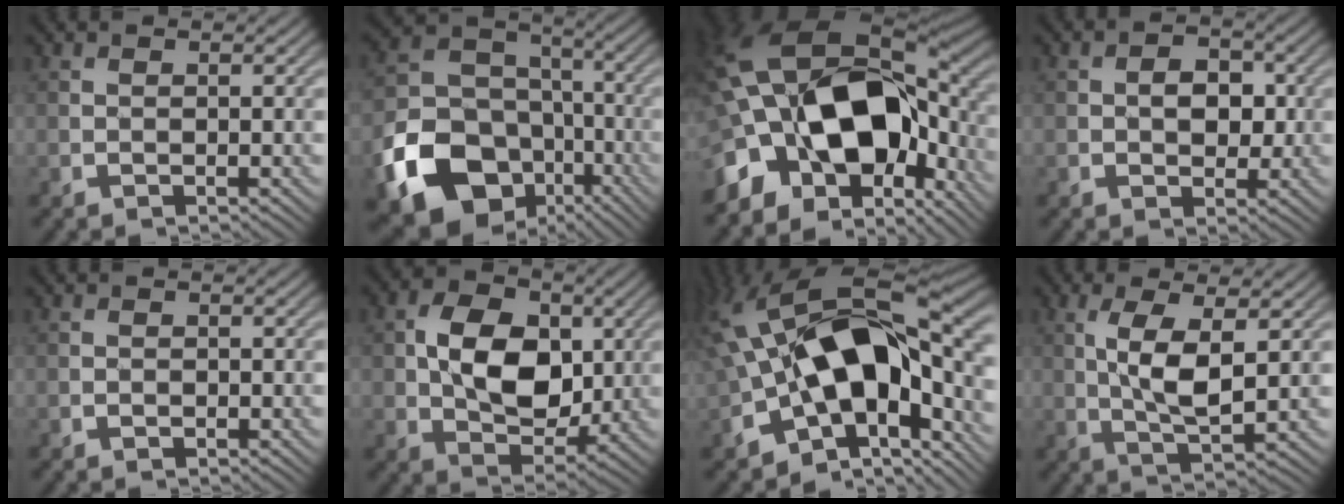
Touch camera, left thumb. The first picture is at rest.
{"total": 18.1, "force": [-8.1, 13.5, 8.8], "torque": [-0.215, -0.047, -0.136]}
{"total": 18.9, "force": [-2.8, 11.9, 14.4], "torque": [-0.290, -0.014, -0.044]}
{"total": 3.6, "force": [-0.1, 2.6, 2.5], "torque": [-0.041, -0.002, -0.007]}
{"total": 0.5, "force": [-0.3, 0.3, 0.3], "torque": [-0.002, -0.001, -0.004]}
{"total": 9.9, "force": [1.0, 6.9, 7.1], "torque": [-0.138, 0.001, 0.014]}
{"total": 19.0, "force": [-1.0, 11.0, 15.5], "torque": [-0.267, 0.012, -0.022]}
{"total": 6.9, "force": [1.3, 2.1, 6.4], "torque": [-0.135, -0.003, 0.025]}